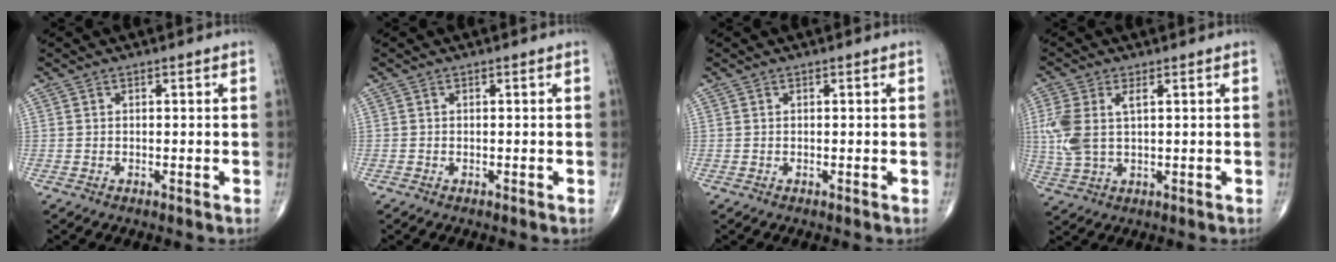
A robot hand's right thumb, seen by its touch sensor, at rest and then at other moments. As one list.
[{"total": 0.0}, {"total": 0.0}, {"total": 8.4, "force": [1.5, 4.4, 7.0], "torque": [-0.184, 0.007, 0.037]}]